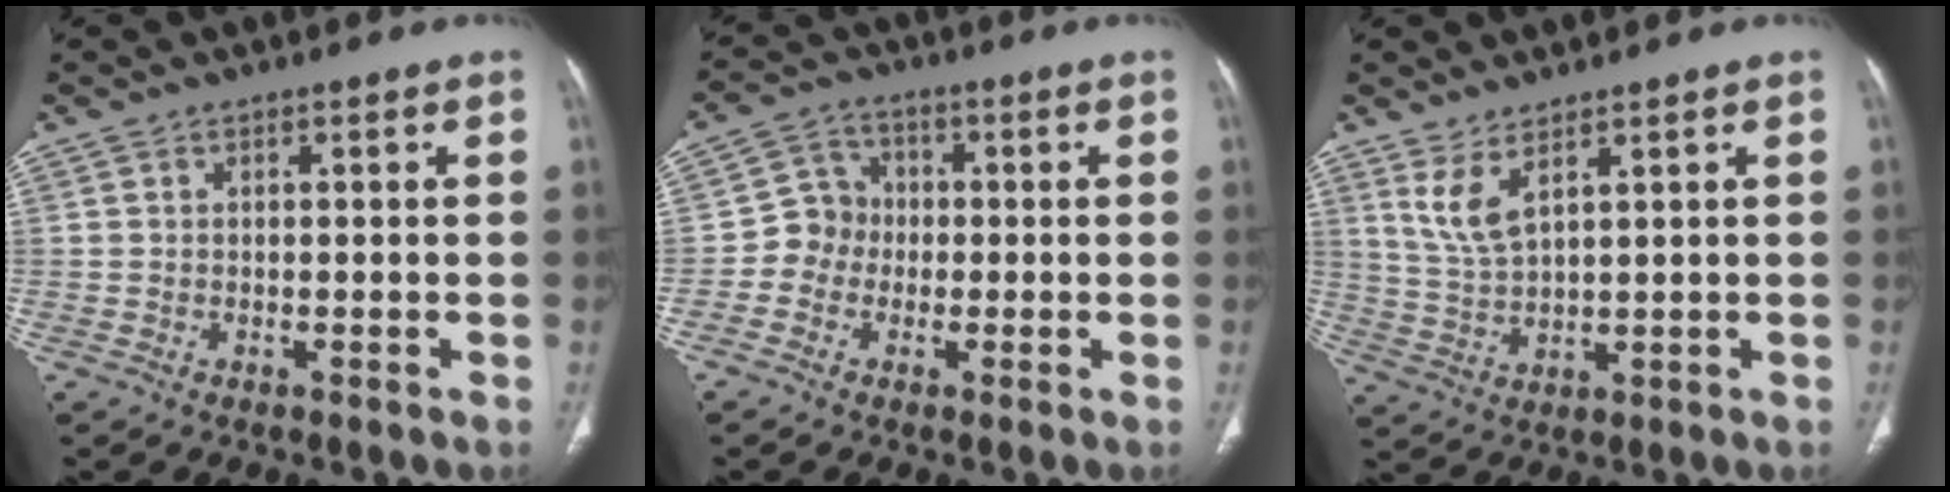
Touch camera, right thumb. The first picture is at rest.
{"total": 5.9, "force": [-1.1, 5.5, 1.8], "torque": [0.002, 0.018, -0.034]}
{"total": 5.7, "force": [3.5, 1.7, 4.2], "torque": [-0.089, -0.024, 0.083]}